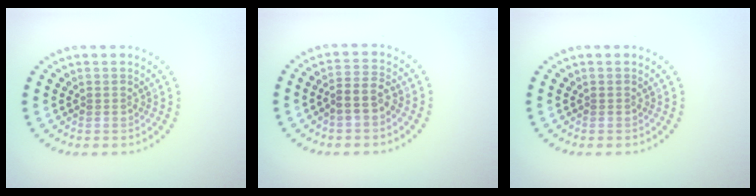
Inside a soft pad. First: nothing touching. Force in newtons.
{"total": 2.4, "press": 2.3, "slide": 0.9}
{"total": 0.0}